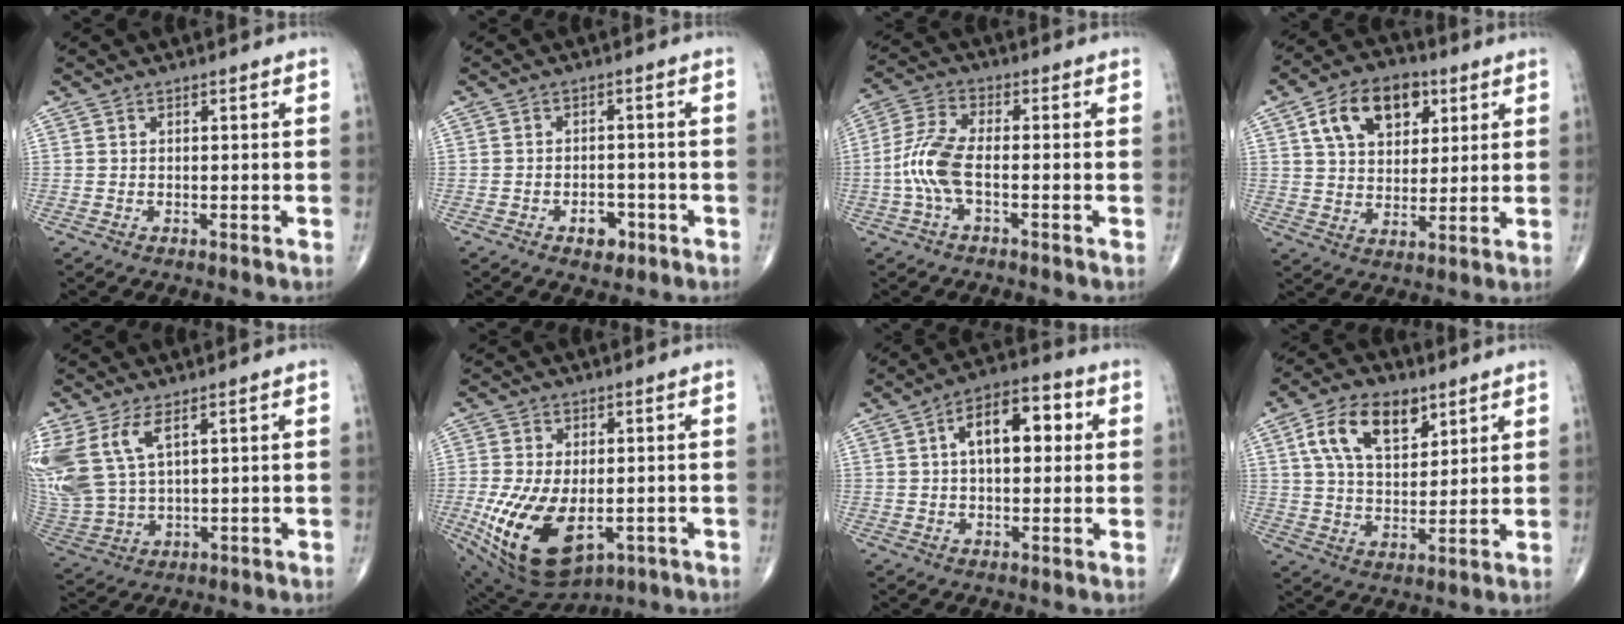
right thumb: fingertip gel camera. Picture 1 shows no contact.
{"total": 3.9, "force": [-1.9, 2.5, 2.3], "torque": [-0.018, 0.011, -0.026]}
{"total": 8.0, "force": [-1.8, 3.0, 7.2], "torque": [-0.177, 0.020, -0.042]}
{"total": 13.9, "force": [5.7, 9.0, 9.0], "torque": [-0.120, -0.007, 0.096]}
{"total": 14.1, "force": [5.8, 7.1, 10.7], "torque": [-0.260, -0.014, 0.131]}
{"total": 17.1, "force": [-4.2, 9.6, 13.5], "torque": [-0.266, -0.013, -0.043]}
{"total": 11.4, "force": [2.4, 6.0, 9.4], "torque": [-0.127, 0.023, 0.030]}
{"total": 13.1, "force": [6.0, 7.3, 9.0], "torque": [-0.141, -0.015, 0.112]}